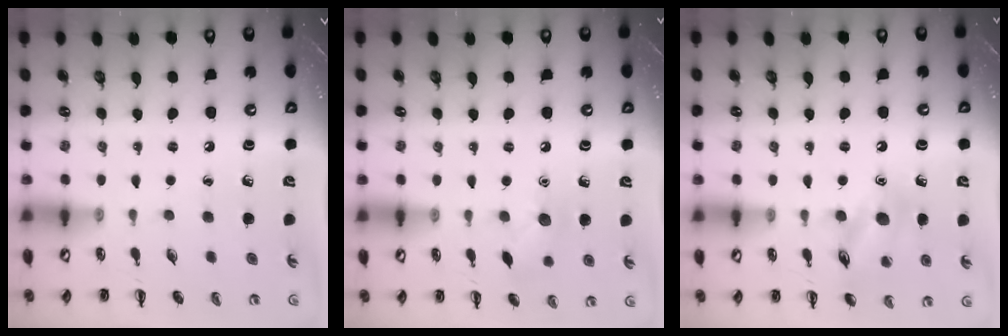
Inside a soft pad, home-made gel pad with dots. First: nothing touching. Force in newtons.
{"total": 8.5, "press": 8.3, "slide": 1.7}
{"total": 12.6, "press": 12.6, "slide": 0.7}